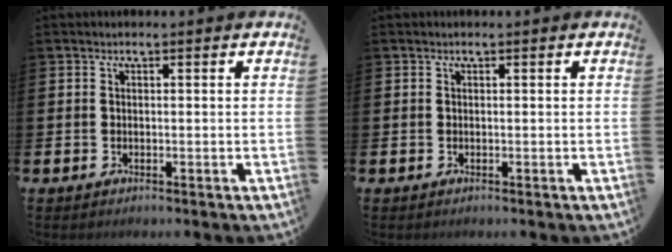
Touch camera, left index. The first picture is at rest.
{"total": 0.0}